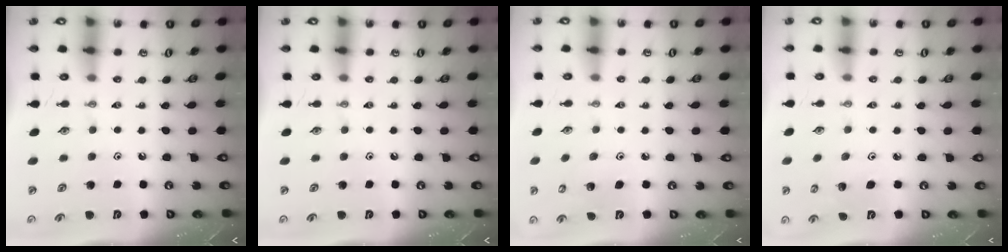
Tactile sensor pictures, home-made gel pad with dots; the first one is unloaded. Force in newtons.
{"total": 0.0}
{"total": 4.1, "press": 4.0, "slide": 0.5}
{"total": 2.7, "press": 2.7, "slide": 0.3}